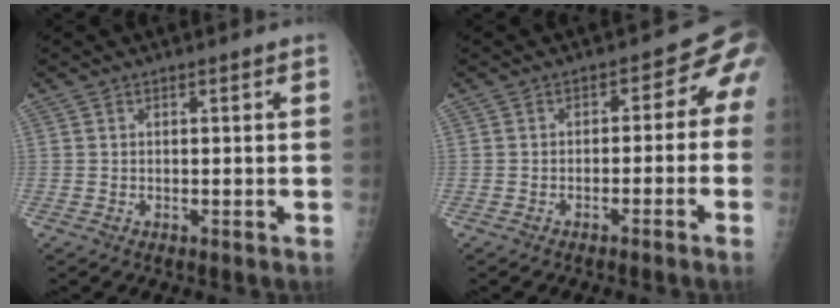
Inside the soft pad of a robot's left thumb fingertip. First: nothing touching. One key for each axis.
{"total": 4.8, "fx": -2.0, "fy": 3.6, "fz": 2.4, "tx": 0.000, "ty": 0.030, "tz": -0.034}